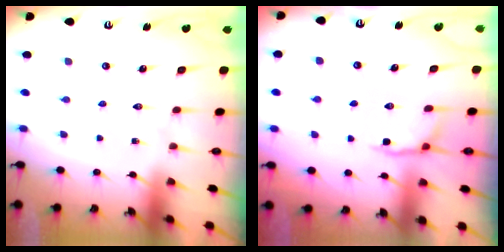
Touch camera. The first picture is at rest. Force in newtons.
{"total": 4.4, "press": 3.7, "slide": 2.4}